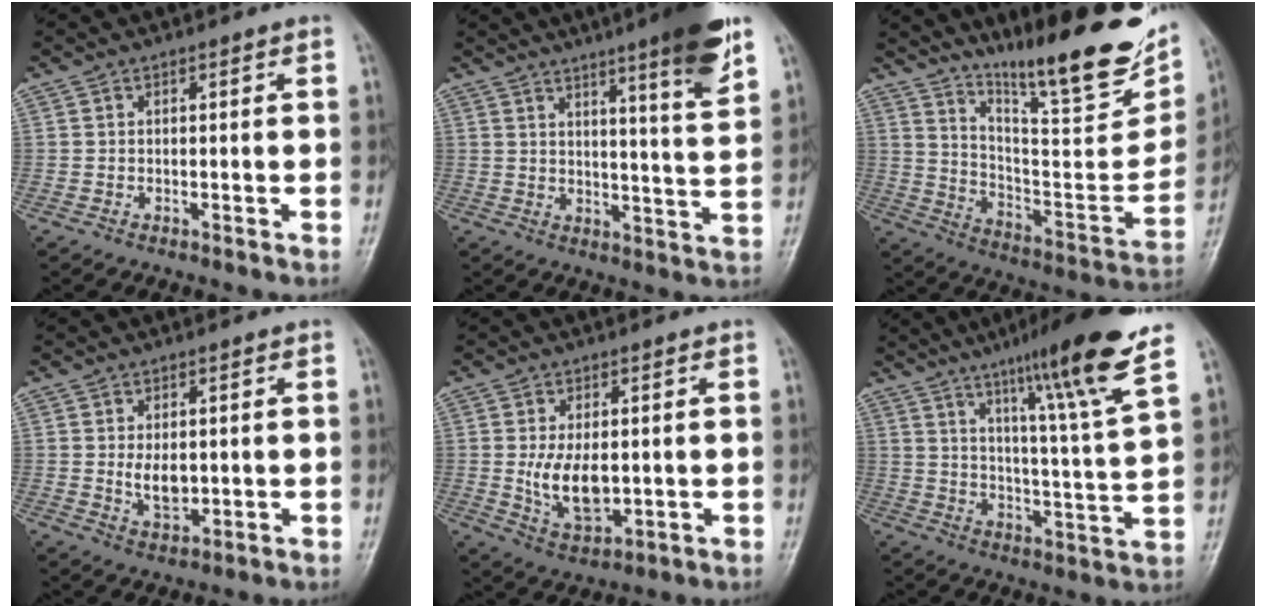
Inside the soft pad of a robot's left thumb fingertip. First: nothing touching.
{"total": 12.6, "force": [7.9, 0.8, 9.8], "torque": [-0.131, -0.044, 0.108]}
{"total": 25.6, "force": [17.6, 5.1, 17.9], "torque": [-0.243, -0.093, 0.283]}
{"total": 4.5, "force": [0.4, 2.8, 3.5], "torque": [-0.049, -0.010, 0.014]}
{"total": 8.4, "force": [0.0, 4.8, 6.9], "torque": [-0.110, -0.017, 0.011]}
{"total": 17.6, "force": [11.2, 0.1, 13.5], "torque": [-0.192, -0.056, 0.165]}